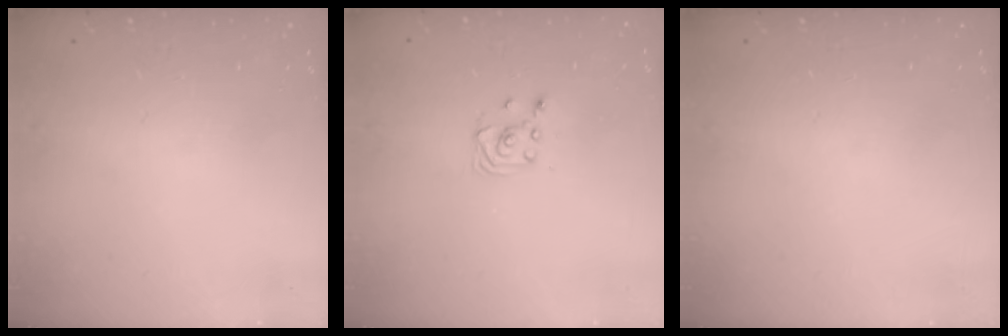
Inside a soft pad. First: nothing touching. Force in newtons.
{"total": 2.9, "press": 2.9, "slide": 0.4}
{"total": 0.0}